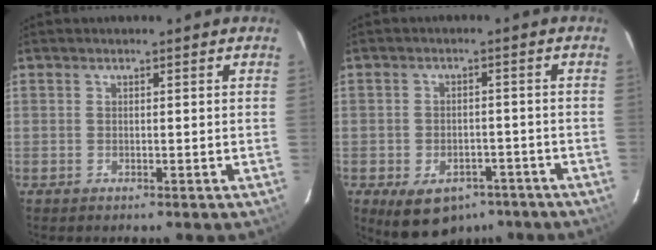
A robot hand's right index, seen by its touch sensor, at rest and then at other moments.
{"total": 11.0, "force": [-6.7, 7.1, 5.1], "torque": [-0.102, 0.004, -0.078]}